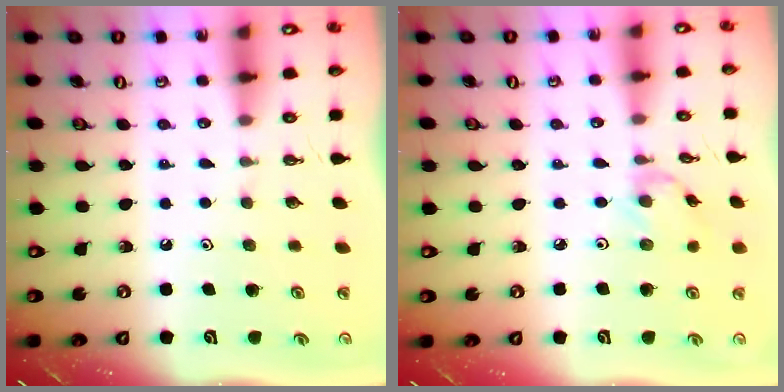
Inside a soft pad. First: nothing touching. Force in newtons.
{"total": 1.0, "press": 1.0, "slide": 0.3}